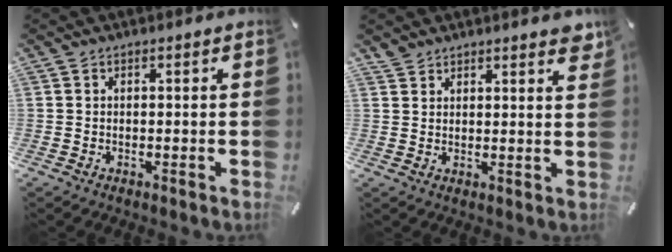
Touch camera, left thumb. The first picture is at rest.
{"total": 3.6, "force": [3.2, 1.1, 1.1], "torque": [-0.013, -0.016, 0.059]}